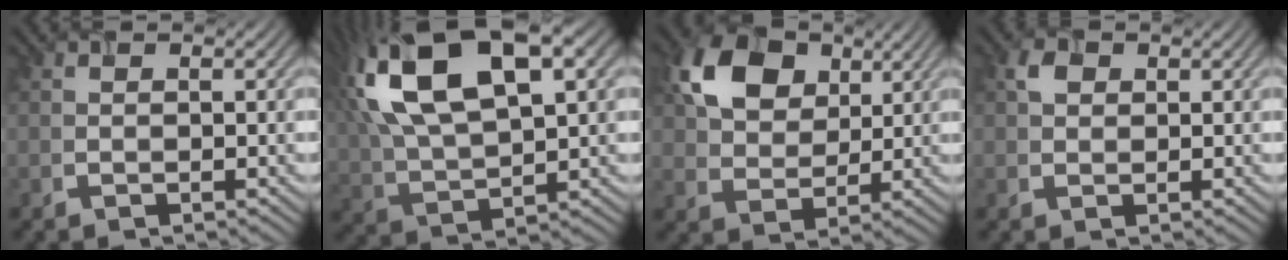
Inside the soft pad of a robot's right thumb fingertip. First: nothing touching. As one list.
[{"total": 17.1, "force": [6.6, 7.8, 13.6], "torque": [-0.297, 0.029, 0.121]}, {"total": 9.5, "force": [4.1, 6.7, 5.4], "torque": [-0.126, 0.012, 0.070]}, {"total": 1.5, "force": [0.5, 1.2, 0.6], "torque": [-0.012, 0.008, 0.012]}]